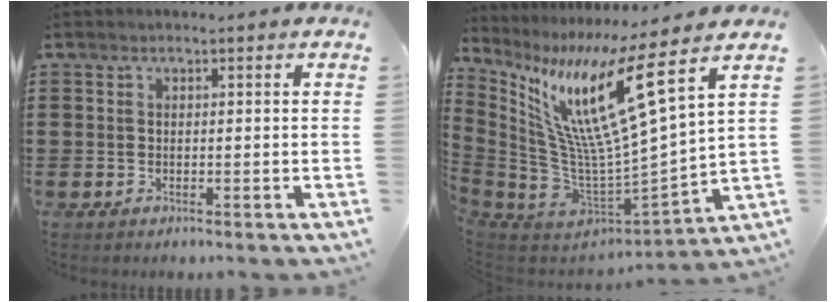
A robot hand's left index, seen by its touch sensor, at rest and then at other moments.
{"total": 15.0, "force": [7.7, 1.3, 12.8], "torque": [-0.270, -0.061, 0.111]}